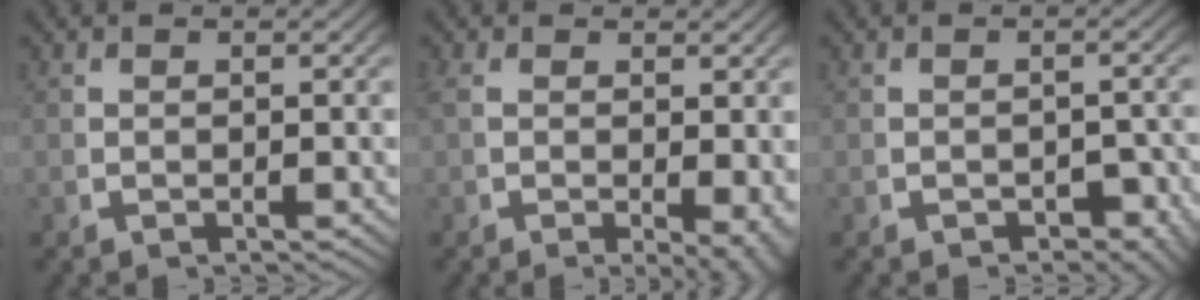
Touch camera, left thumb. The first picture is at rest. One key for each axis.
{"total": 3.2, "fx": -0.5, "fy": 1.2, "fz": 3.0, "tx": -0.045, "ty": -0.020, "tz": 0.004}
{"total": 1.9, "fx": -1.3, "fy": 1.2, "fz": 0.9, "tx": -0.010, "ty": -0.010, "tz": -0.020}